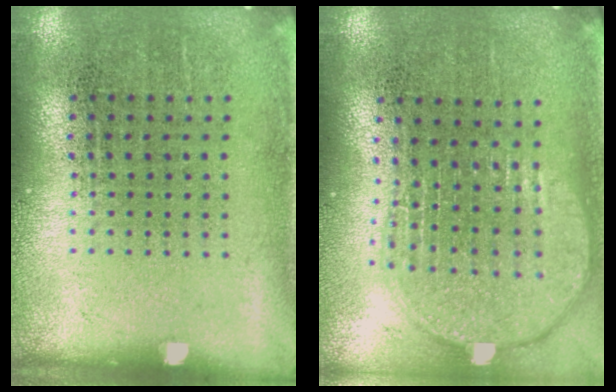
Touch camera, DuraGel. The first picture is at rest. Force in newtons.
{"total": 2.0, "press": 1.6, "slide": 1.1}